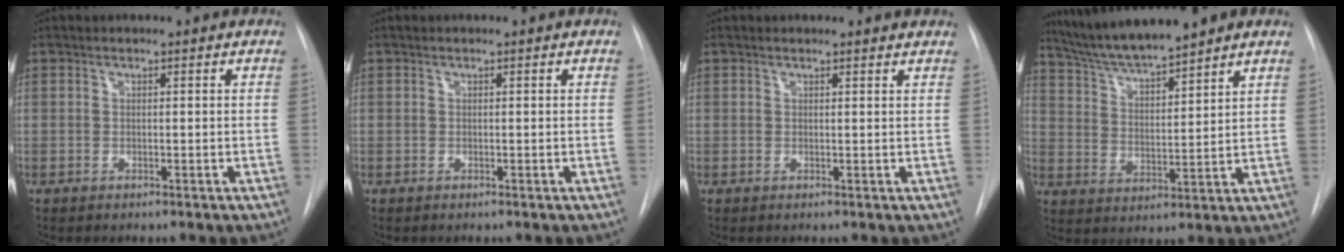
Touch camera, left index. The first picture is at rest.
{"total": 0.0}
{"total": 2.1, "force": [2.0, 0.5, 0.1], "torque": [-0.007, -0.003, 0.009]}
{"total": 10.1, "force": [8.9, 0.3, 4.8], "torque": [-0.087, 0.009, 0.166]}